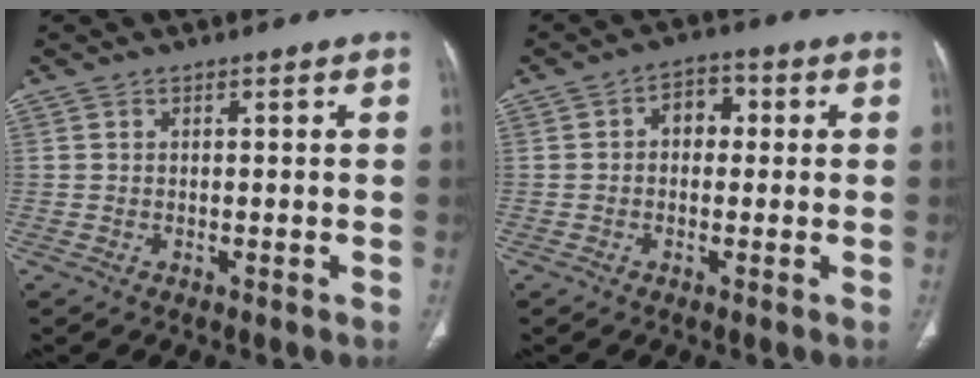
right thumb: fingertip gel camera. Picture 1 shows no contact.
{"total": 4.9, "force": [0.5, 3.6, 3.3], "torque": [-0.027, 0.018, -0.002]}